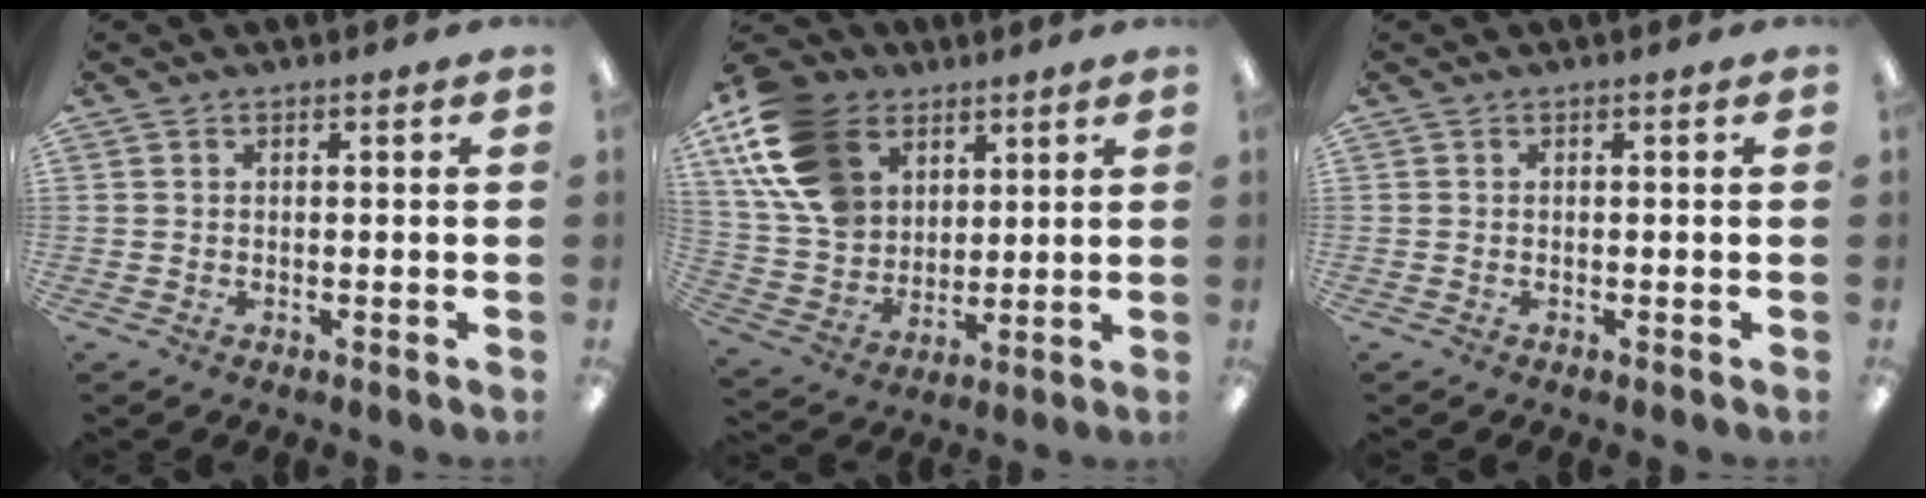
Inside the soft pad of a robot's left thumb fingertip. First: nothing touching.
{"total": 18.7, "force": [8.6, 13.5, 9.7], "torque": [-0.220, -0.024, 0.167]}
{"total": 0.0}